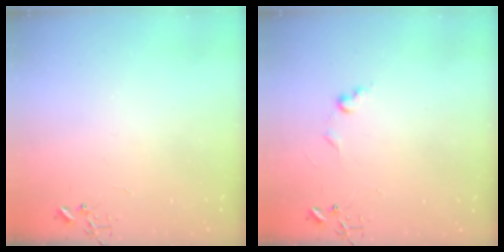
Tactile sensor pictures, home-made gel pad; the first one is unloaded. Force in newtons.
{"total": 6.1, "press": 6.1, "slide": 0.8}